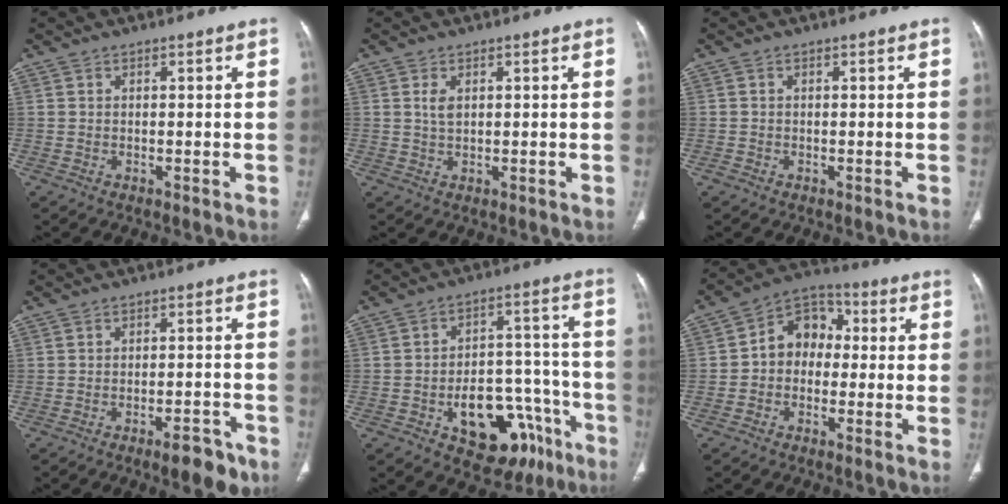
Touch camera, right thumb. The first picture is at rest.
{"total": 2.2, "force": [0.7, 1.2, 1.7], "torque": [-0.033, -0.001, 0.017]}
{"total": 0.5, "force": [-0.4, 0.3, 0.1], "torque": [-0.004, 0.001, -0.009]}
{"total": 6.1, "force": [-4.0, 1.9, 4.2], "torque": [-0.046, 0.018, -0.052]}
{"total": 18.1, "force": [-9.1, 10.6, 11.6], "torque": [-0.110, 0.076, -0.118]}
{"total": 9.1, "force": [-0.5, 7.3, 5.4], "torque": [-0.055, 0.037, -0.028]}